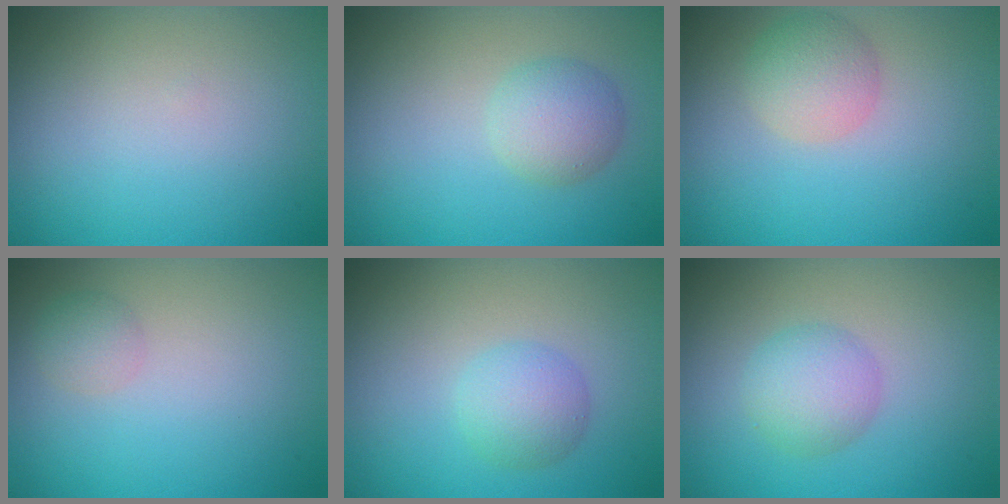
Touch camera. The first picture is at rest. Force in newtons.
{"total": 2.9, "press": 2.9, "slide": 0.0}
{"total": 3.0, "press": 3.0, "slide": 0.2}
{"total": 1.4, "press": 1.4, "slide": 0.1}
{"total": 2.8, "press": 2.8, "slide": 0.1}
{"total": 3.2, "press": 3.2, "slide": 0.1}